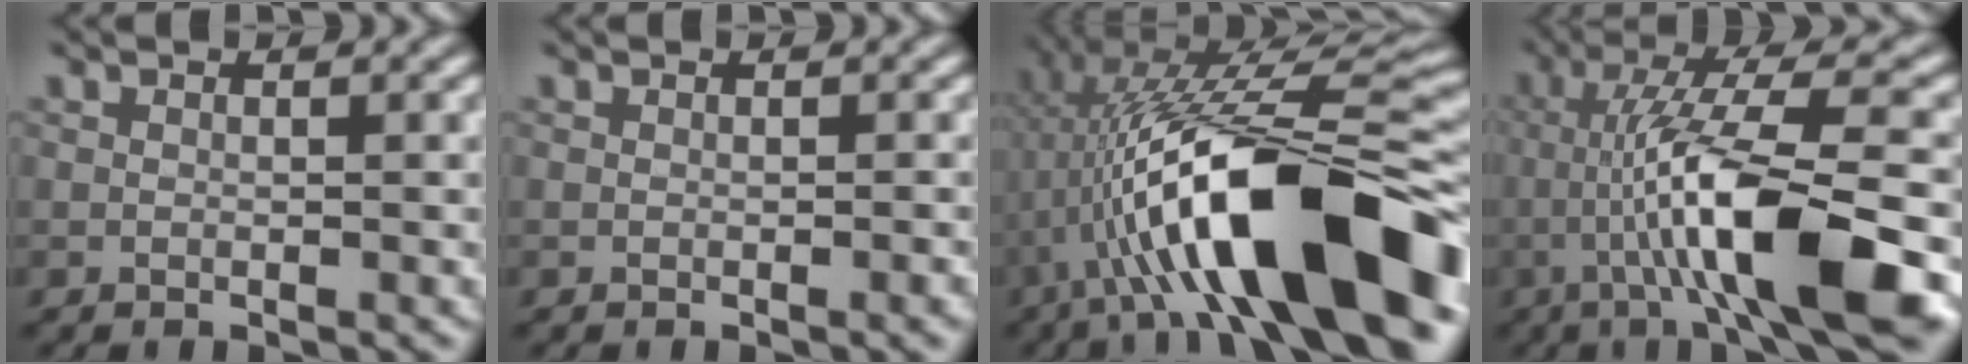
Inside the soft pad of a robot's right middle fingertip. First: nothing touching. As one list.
[{"total": 1.3, "force": [-0.1, 0.6, 1.2], "torque": [0.001, 0.011, -0.008]}, {"total": 15.4, "force": [-3.1, 4.7, 14.3], "torque": [-0.228, 0.043, -0.050]}, {"total": 10.5, "force": [-3.3, 1.3, 9.9], "torque": [-0.173, 0.036, -0.044]}]